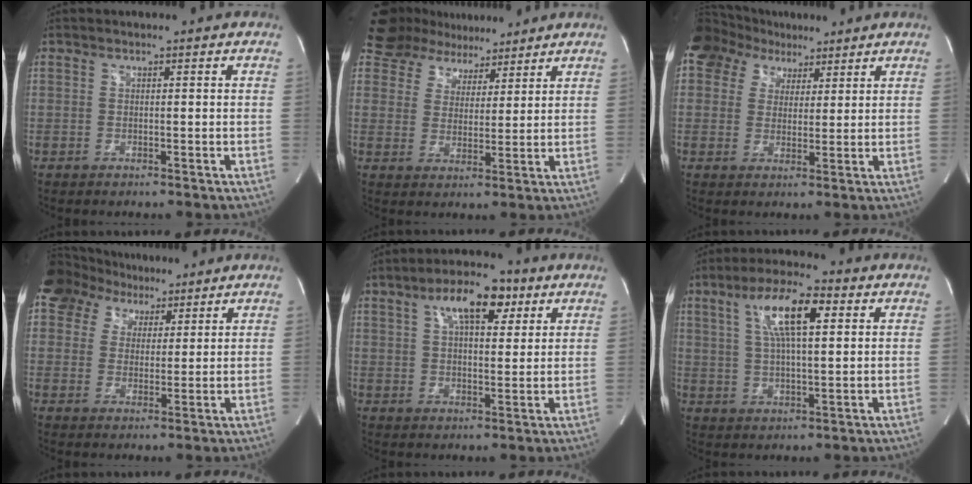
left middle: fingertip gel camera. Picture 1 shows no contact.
{"total": 9.9, "force": [8.3, 4.9, 2.0], "torque": [-0.034, 0.019, 0.135]}
{"total": 13.5, "force": [8.1, 9.8, 4.6], "torque": [-0.124, 0.067, 0.147]}
{"total": 12.4, "force": [8.0, 8.5, 4.1], "torque": [-0.100, 0.057, 0.140]}
{"total": 9.7, "force": [4.9, 3.6, 7.6], "torque": [-0.130, 0.023, 0.079]}
{"total": 10.5, "force": [3.8, 2.3, 9.5], "torque": [-0.176, 0.019, 0.070]}